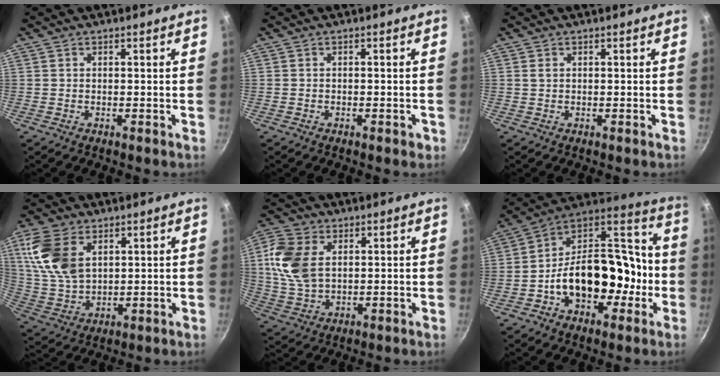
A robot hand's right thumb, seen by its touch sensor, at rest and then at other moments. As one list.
[{"total": 1.3, "force": [-0.7, 0.7, 0.8], "torque": [-0.012, 0.009, -0.005]}, {"total": 0.7, "force": [0.2, 0.5, 0.4], "torque": [-0.008, 0.001, 0.004]}, {"total": 13.4, "force": [4.9, 8.4, 9.2], "torque": [-0.173, -0.019, 0.105]}, {"total": 11.5, "force": [2.7, 7.6, 8.2], "torque": [-0.157, -0.005, 0.051]}, {"total": 23.1, "force": [-5.2, 15.5, 16.4], "torque": [-0.218, 0.072, -0.079]}]